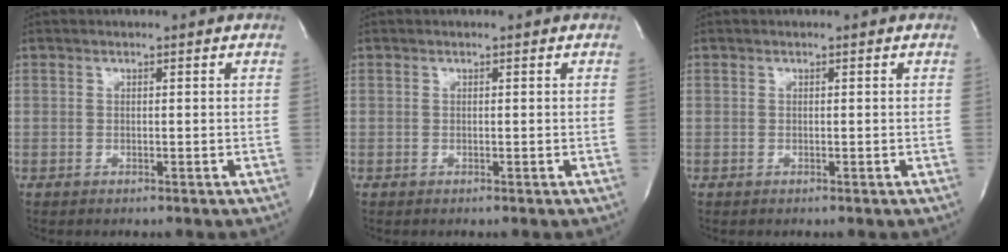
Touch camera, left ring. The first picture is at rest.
{"total": 0.0}
{"total": 0.0}